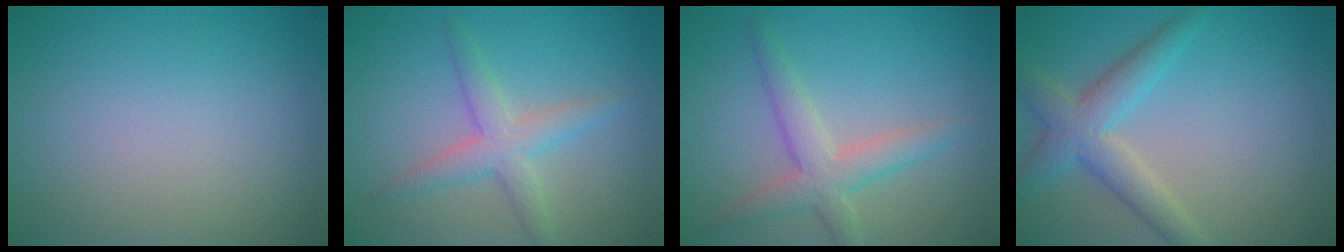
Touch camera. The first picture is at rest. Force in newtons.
{"total": 3.2, "press": 3.2, "slide": 0.1}
{"total": 3.5, "press": 3.5, "slide": 0.3}
{"total": 4.0, "press": 4.0, "slide": 0.2}